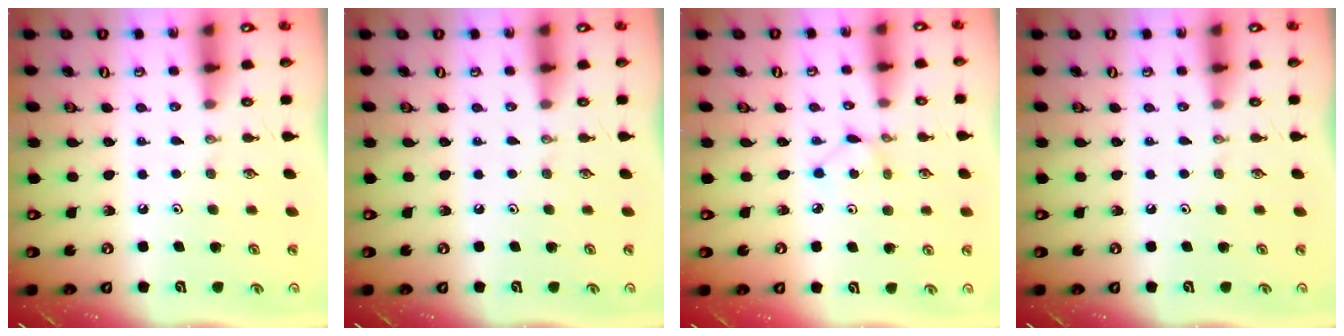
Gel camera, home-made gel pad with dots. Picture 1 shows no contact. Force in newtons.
{"total": 0.0}
{"total": 2.4, "press": 2.4, "slide": 0.3}
{"total": 0.0}